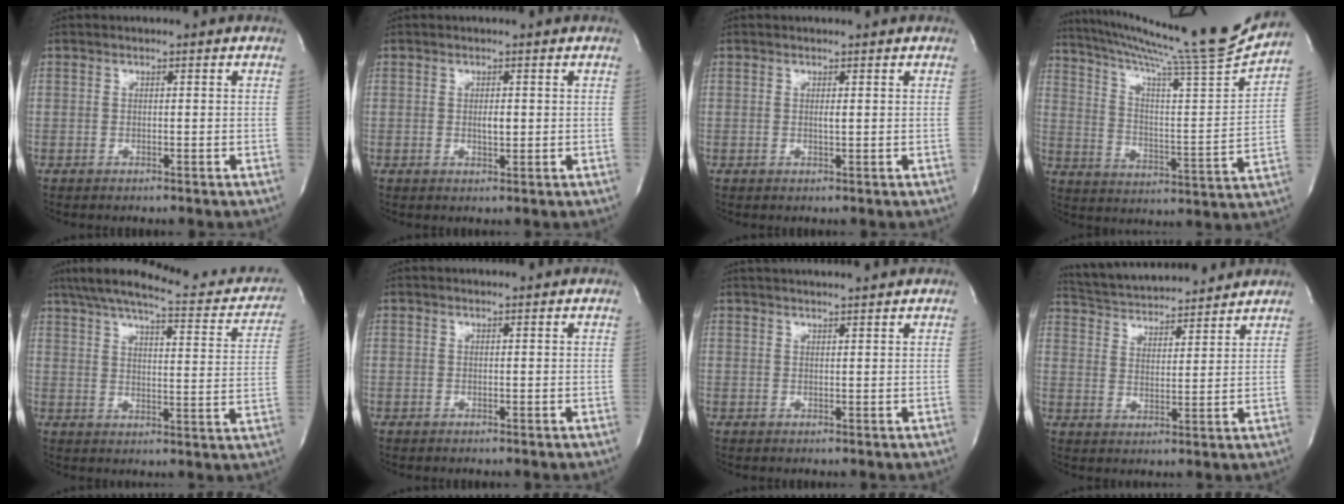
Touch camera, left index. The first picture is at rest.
{"total": 1.5, "force": [0.3, 0.5, 1.4], "torque": [-0.024, -0.002, 0.006]}
{"total": 0.8, "force": [0.4, 0.0, 0.7], "torque": [-0.018, -0.001, 0.007]}
{"total": 22.4, "force": [20.3, -2.0, 9.2], "torque": [-0.161, -0.061, 0.293]}
{"total": 22.4, "force": [18.9, 4.4, 11.2], "torque": [-0.165, 0.000, 0.236]}
{"total": 0.7, "force": [0.7, -0.1, 0.0], "torque": [-0.005, 0.001, 0.010]}
{"total": 7.9, "force": [7.4, -0.4, 2.8], "torque": [-0.042, 0.021, 0.094]}
{"total": 15.3, "force": [14.4, 2.4, 4.6], "torque": [-0.082, 0.025, 0.227]}